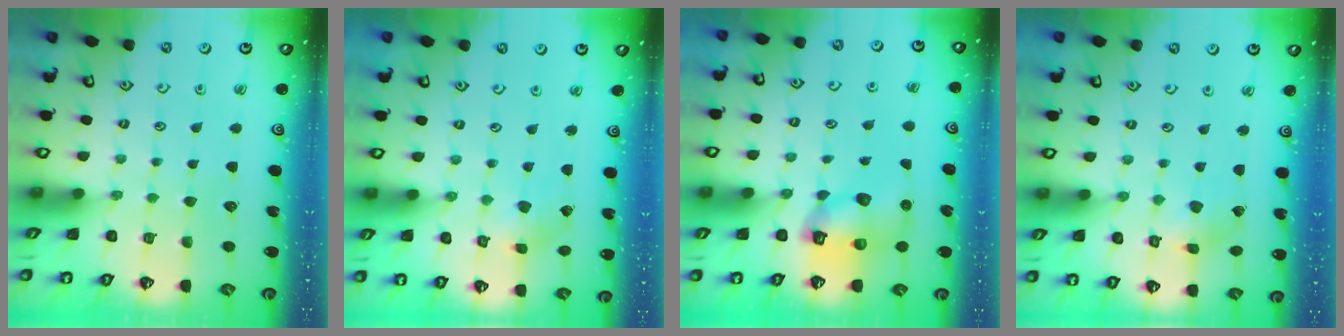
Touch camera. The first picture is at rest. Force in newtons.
{"total": 1.5, "press": 1.5, "slide": 0.2}
{"total": 10.0, "press": 9.8, "slide": 1.6}
{"total": 2.0, "press": 2.0, "slide": 0.3}